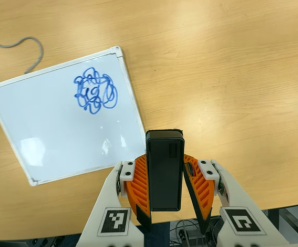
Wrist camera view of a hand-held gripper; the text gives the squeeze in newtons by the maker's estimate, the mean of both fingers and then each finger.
{"total": 4.8, "left": 4.4, "right": 5.2}